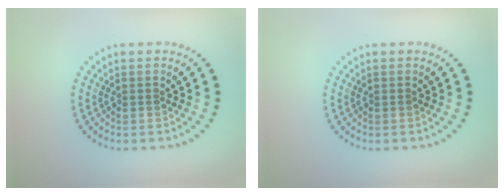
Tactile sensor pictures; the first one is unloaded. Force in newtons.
{"total": 0.0}